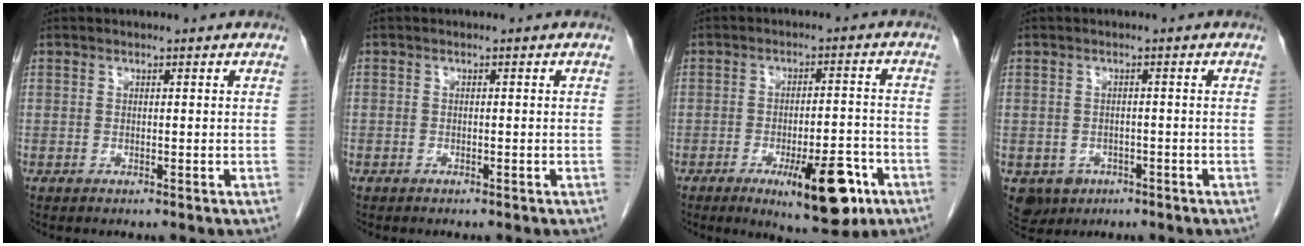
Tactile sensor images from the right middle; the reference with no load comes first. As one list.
[{"total": 0.5, "force": [-0.4, 0.3, 0.1], "torque": [-0.005, 0.003, -0.009]}, {"total": 11.2, "force": [-5.6, 3.0, 9.2], "torque": [-0.128, -0.008, -0.074]}, {"total": 4.4, "force": [-2.2, 3.7, 1.0], "torque": [-0.013, 0.003, -0.027]}]